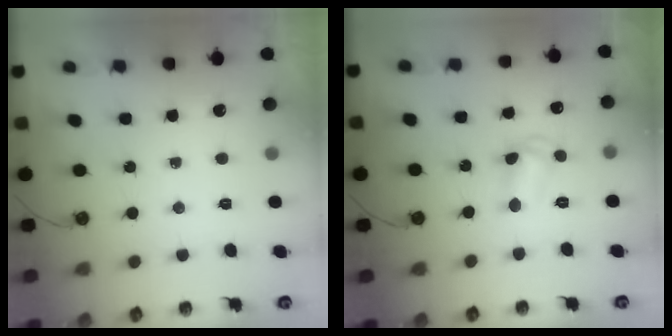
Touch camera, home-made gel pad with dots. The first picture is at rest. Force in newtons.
{"total": 7.5, "press": 7.5, "slide": 0.5}